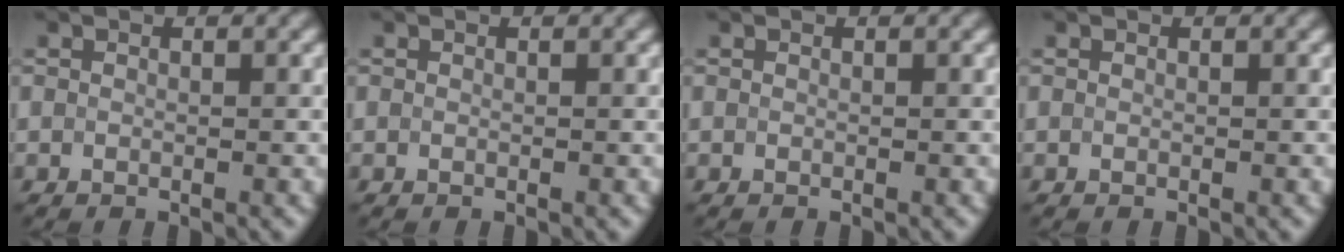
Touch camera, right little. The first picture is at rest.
{"total": 0.0}
{"total": 0.0}
{"total": 0.0}